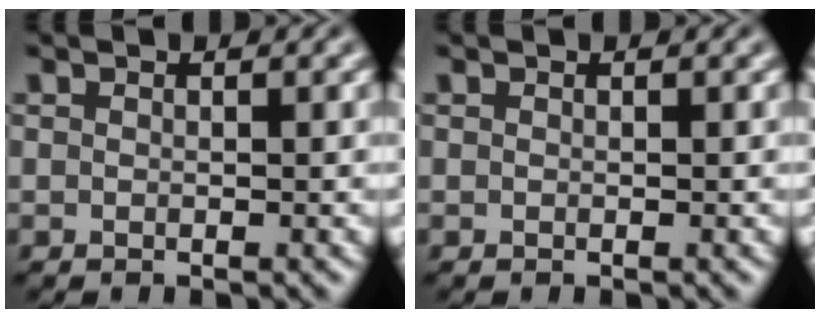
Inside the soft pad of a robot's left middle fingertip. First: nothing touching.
{"total": 0.0}